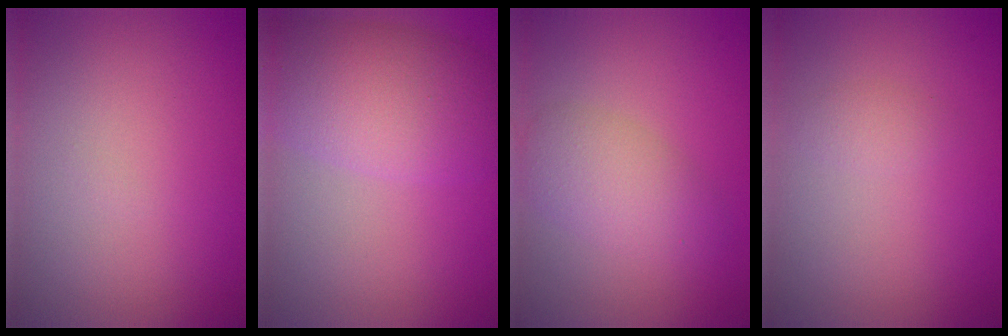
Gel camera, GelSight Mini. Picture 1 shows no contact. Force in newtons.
{"total": 7.2, "press": 7.2, "slide": 0.4}
{"total": 3.5, "press": 3.5, "slide": 0.1}
{"total": 0.9, "press": 0.9, "slide": 0.0}